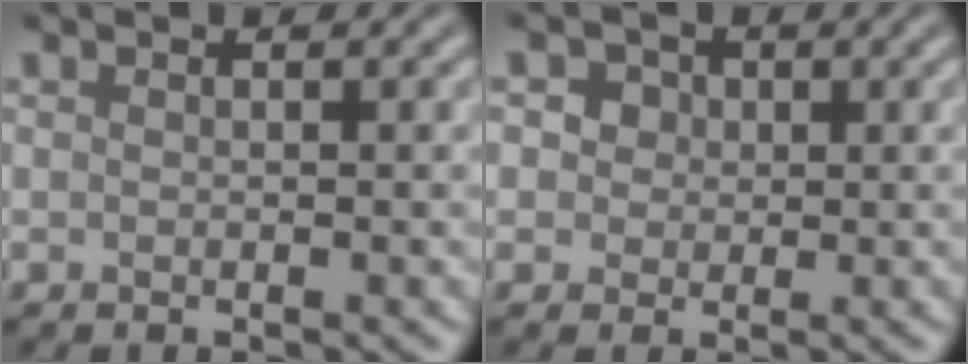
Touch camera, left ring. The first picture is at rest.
{"total": 3.6, "force": [1.4, 2.9, 1.6], "torque": [-0.018, 0.016, 0.006]}